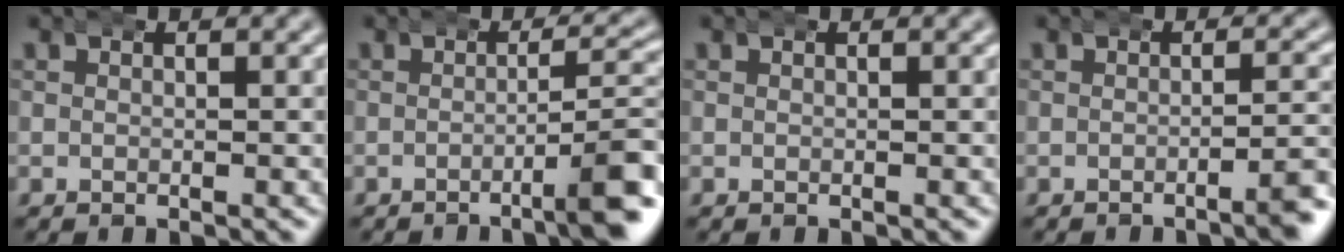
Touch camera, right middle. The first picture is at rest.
{"total": 4.9, "force": [-2.0, 0.6, 4.4], "torque": [-0.055, 0.010, -0.038]}
{"total": 0.0}
{"total": 2.5, "force": [-1.5, 0.2, 2.0], "torque": [-0.021, 0.005, -0.032]}